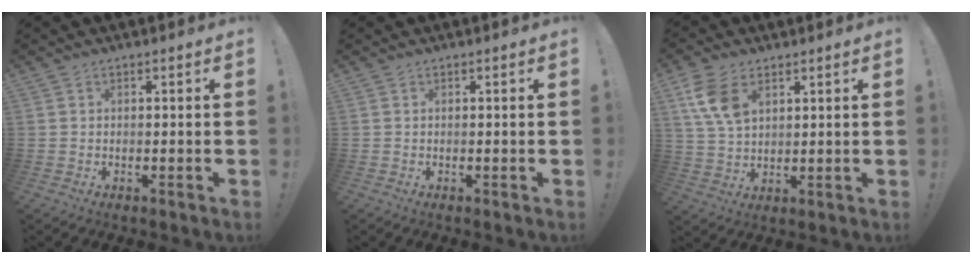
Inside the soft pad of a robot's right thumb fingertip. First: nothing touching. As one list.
[{"total": 0.0}, {"total": 10.3, "force": [4.8, 6.3, 6.6], "torque": [-0.131, -0.009, 0.092]}]